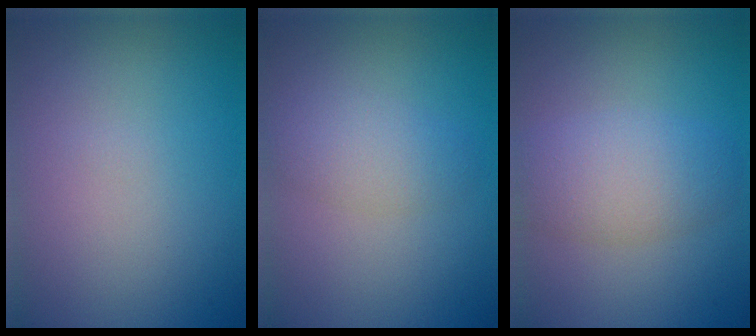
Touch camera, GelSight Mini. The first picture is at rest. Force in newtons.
{"total": 2.6, "press": 2.6, "slide": 0.2}
{"total": 4.2, "press": 4.2, "slide": 0.2}